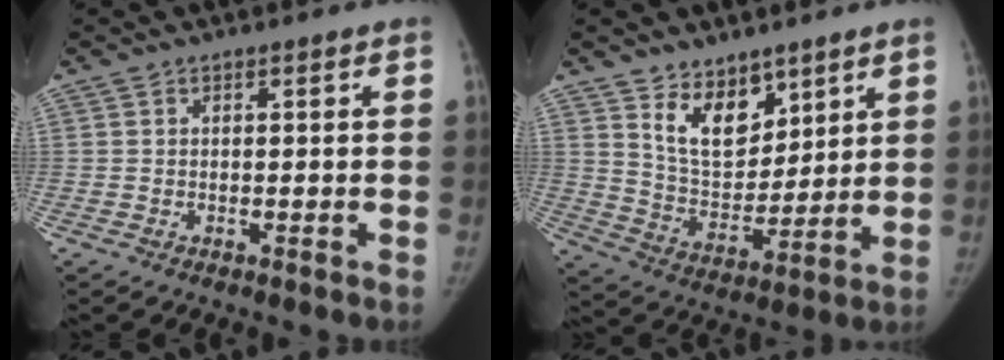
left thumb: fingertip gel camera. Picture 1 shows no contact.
{"total": 11.2, "force": [7.1, 6.5, 5.7], "torque": [-0.058, -0.059, 0.137]}